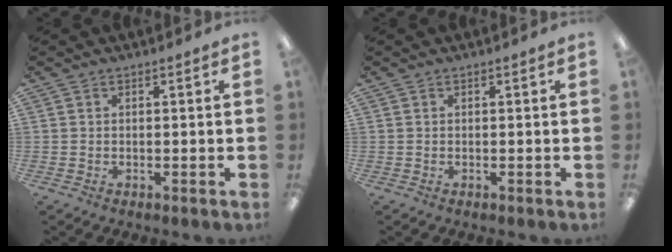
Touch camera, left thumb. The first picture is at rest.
{"total": 0.0}